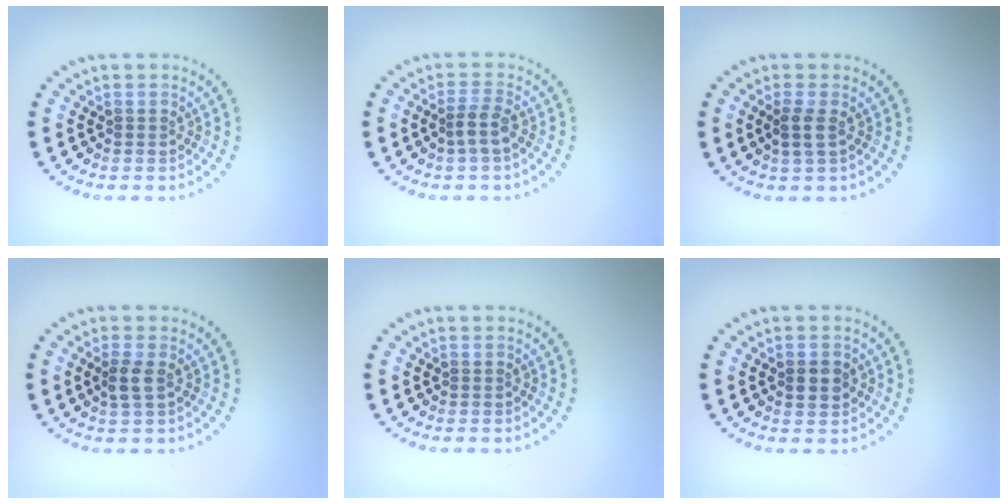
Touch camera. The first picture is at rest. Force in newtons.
{"total": 1.9, "press": 1.5, "slide": 1.2}
{"total": 1.6, "press": 1.4, "slide": 0.8}
{"total": 1.6, "press": 1.5, "slide": 0.5}
{"total": 0.0}
{"total": 1.9, "press": 1.9, "slide": 0.2}